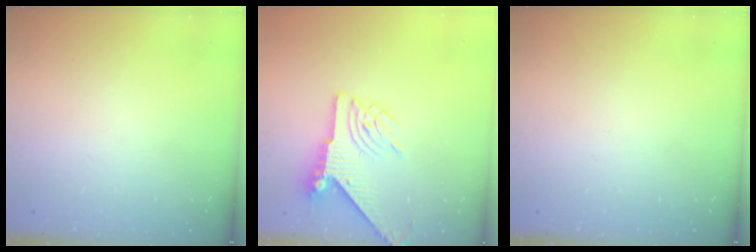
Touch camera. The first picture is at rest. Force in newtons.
{"total": 7.9, "press": 7.9, "slide": 1.0}
{"total": 0.0}